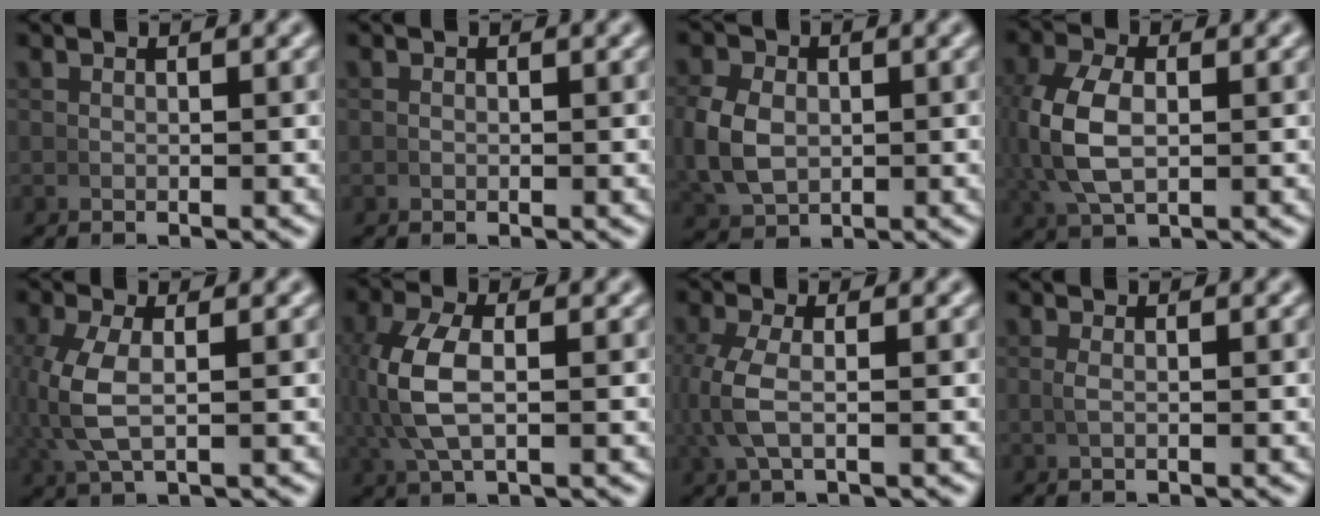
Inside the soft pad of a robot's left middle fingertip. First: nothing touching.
{"total": 0.0}
{"total": 5.1, "force": [0.0, 3.9, 3.2], "torque": [-0.085, -0.017, 0.016]}
{"total": 5.5, "force": [0.4, 3.3, 4.4], "torque": [-0.123, -0.003, 0.019]}
{"total": 4.0, "force": [0.4, 1.6, 3.7], "torque": [-0.101, -0.003, 0.018]}
{"total": 5.2, "force": [0.4, 2.4, 4.6], "torque": [-0.121, -0.003, 0.016]}
{"total": 3.3, "force": [0.2, 1.1, 3.1], "torque": [-0.086, -0.003, 0.010]}
{"total": 0.7, "force": [0.2, -0.2, 0.6], "torque": [-0.022, -0.003, 0.007]}